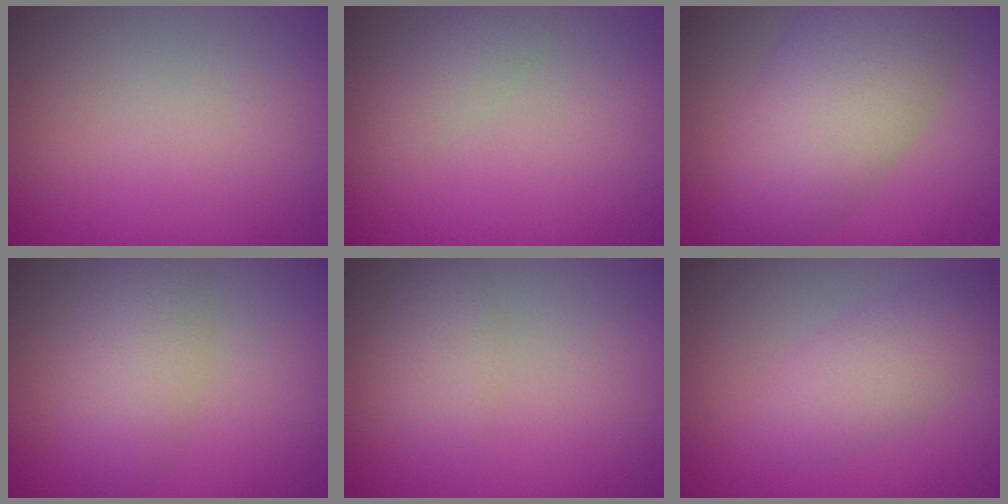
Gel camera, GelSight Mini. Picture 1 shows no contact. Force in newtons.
{"total": 1.5, "press": 1.5, "slide": 0.1}
{"total": 8.1, "press": 8.1, "slide": 0.4}
{"total": 4.3, "press": 4.3, "slide": 0.2}
{"total": 1.9, "press": 1.9, "slide": 0.1}
{"total": 3.2, "press": 3.2, "slide": 0.0}